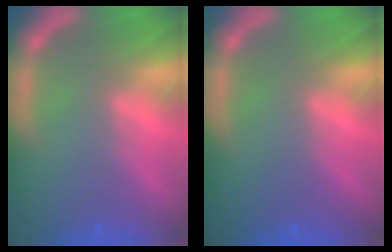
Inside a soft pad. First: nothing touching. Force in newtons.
{"total": 0.0}